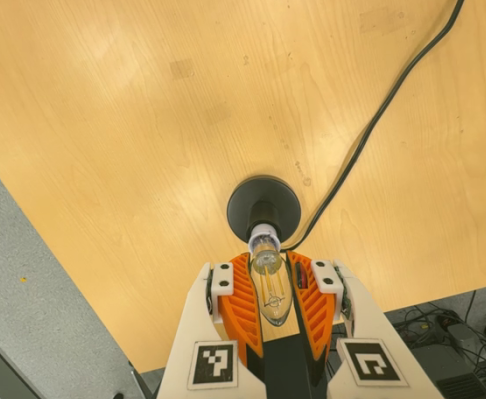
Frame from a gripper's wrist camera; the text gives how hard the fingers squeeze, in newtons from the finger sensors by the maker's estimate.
{"total": 23.9, "left": 26.2, "right": 21.6}